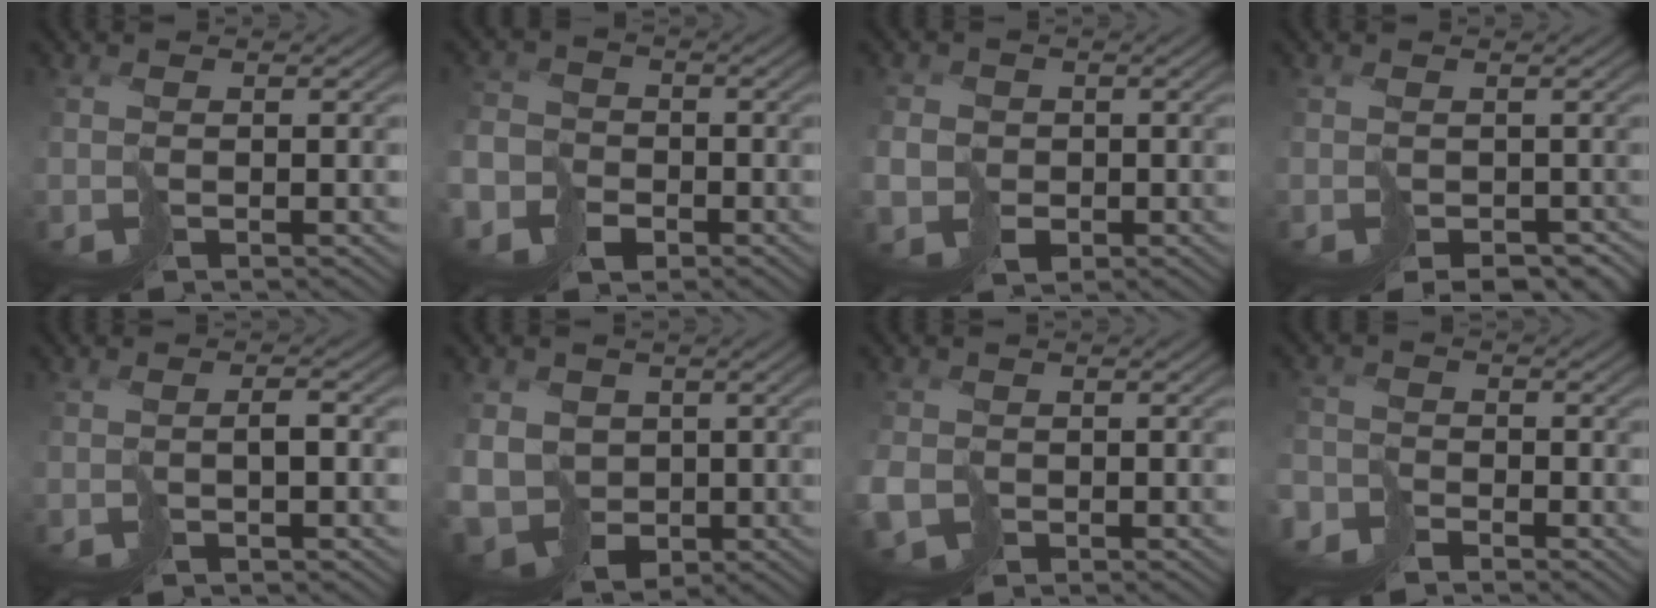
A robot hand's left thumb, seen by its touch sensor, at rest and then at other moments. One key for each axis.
{"total": 7.4, "fx": -4.4, "fy": 5.6, "fz": 2.2, "tx": -0.060, "ty": -0.029, "tz": -0.096}
{"total": 4.5, "fx": -1.2, "fy": 4.1, "fz": 1.3, "tx": -0.027, "ty": -0.013, "tz": -0.042}
{"total": 3.7, "fx": -1.9, "fy": 2.8, "fz": 1.5, "tx": -0.014, "ty": -0.017, "tz": -0.009}
{"total": 1.1, "fx": -0.2, "fy": 0.2, "fz": 1.1, "tx": -0.021, "ty": 0.005, "tz": -0.002}
{"total": 8.4, "fx": -0.4, "fy": 7.6, "fz": 3.7, "tx": -0.107, "ty": -0.029, "tz": -0.016}
{"total": 4.3, "fx": -1.6, "fy": 3.2, "fz": 2.4, "tx": -0.063, "ty": -0.016, "tz": -0.025}
{"total": 3.1, "fx": -2.8, "fy": 1.3, "fz": 0.2, "tx": -0.005, "ty": -0.003, "tz": -0.067}